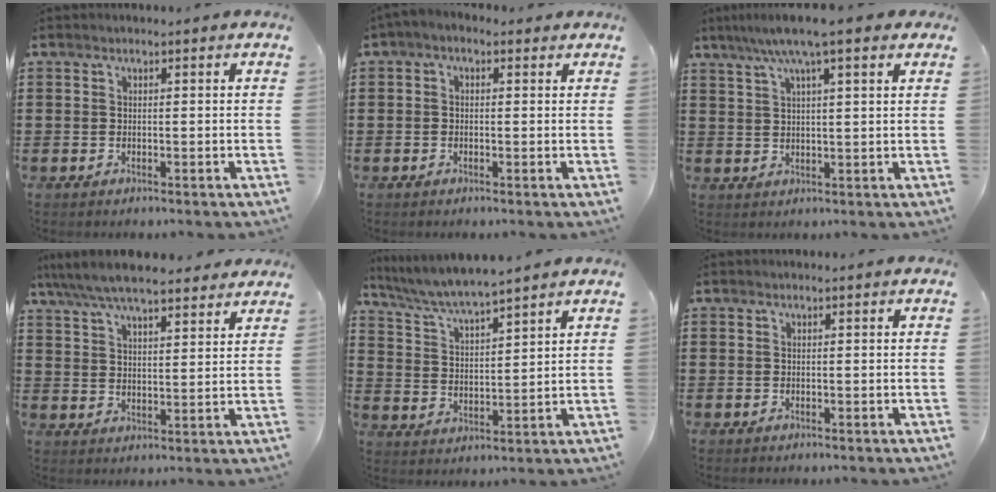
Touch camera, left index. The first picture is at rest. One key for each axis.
{"total": 1.4, "fx": -0.6, "fy": 0.7, "fz": 1.0, "tx": -0.026, "ty": 0.000, "tz": -0.014}
{"total": 7.5, "fx": 5.2, "fy": 0.7, "fz": 5.3, "tx": -0.115, "ty": 0.002, "tz": 0.091}
{"total": 7.1, "fx": 6.4, "fy": 1.3, "fz": 2.8, "tx": -0.078, "ty": -0.019, "tz": 0.116}
{"total": 5.3, "fx": 5.0, "fy": -0.2, "fz": 1.7, "tx": -0.055, "ty": -0.026, "tz": 0.084}
{"total": 0.0}